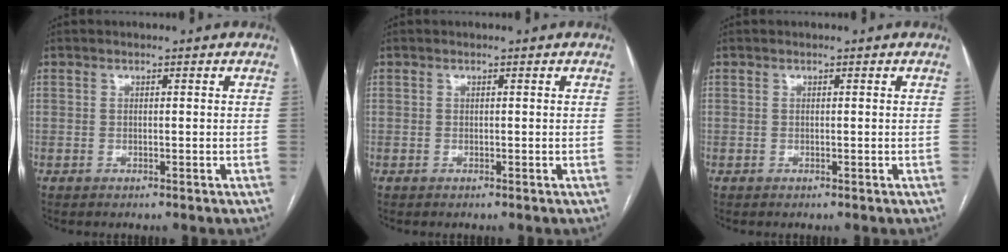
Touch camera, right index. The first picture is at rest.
{"total": 0.0}
{"total": 0.0}